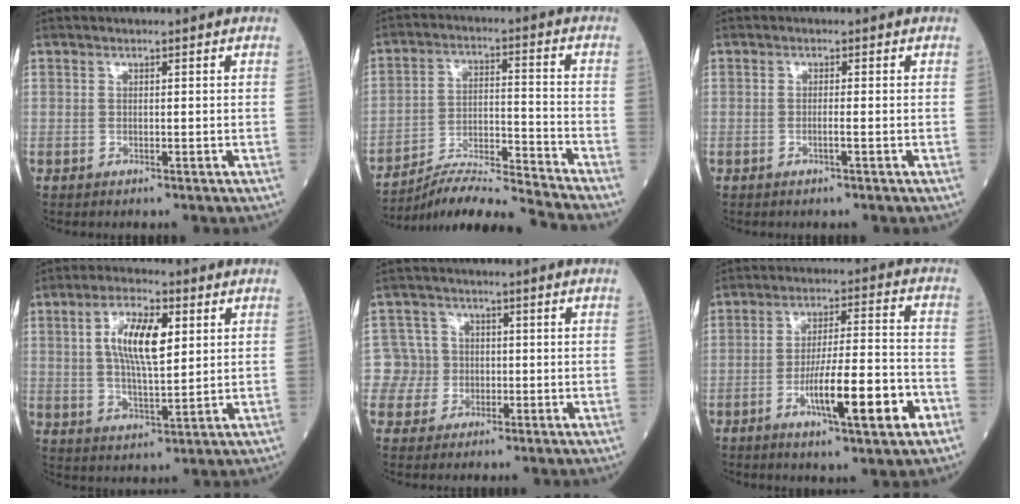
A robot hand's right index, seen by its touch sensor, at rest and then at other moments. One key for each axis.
{"total": 12.2, "fx": -11.6, "fy": -2.5, "fz": 2.8, "tx": -0.039, "ty": 0.014, "tz": -0.207}
{"total": 1.3, "fx": -0.4, "fy": -0.2, "fz": 1.2, "tx": -0.023, "ty": -0.002, "tz": -0.010}
{"total": 9.9, "fx": 2.6, "fy": 3.0, "fz": 9.1, "tx": -0.167, "ty": 0.008, "tz": 0.048}
{"total": 4.7, "fx": -0.5, "fy": 4.7, "fz": -0.2, "tx": 0.017, "ty": 0.015, "tz": -0.010}
{"total": 13.1, "fx": -5.2, "fy": 1.4, "fz": 11.9, "tx": -0.199, "ty": 0.000, "tz": -0.081}